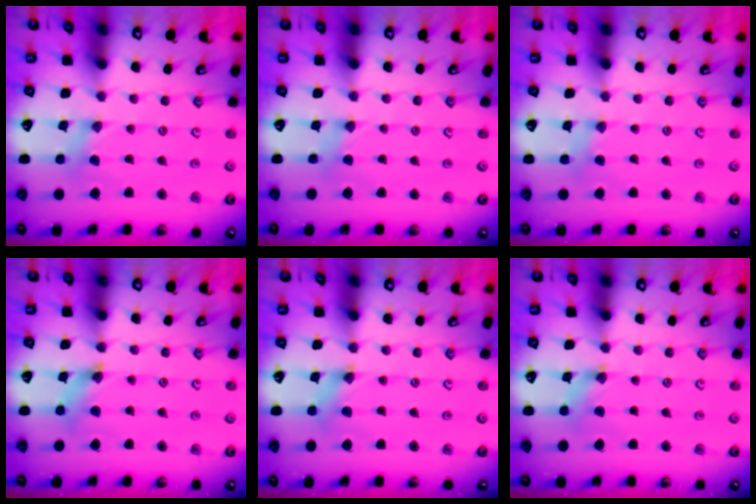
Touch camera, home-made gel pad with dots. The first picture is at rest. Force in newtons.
{"total": 2.0, "press": 2.0, "slide": 0.4}
{"total": 2.9, "press": 2.9, "slide": 0.4}
{"total": 3.9, "press": 3.9, "slide": 0.4}
{"total": 1.2, "press": 1.2, "slide": 0.3}
{"total": 1.3, "press": 1.3, "slide": 0.3}